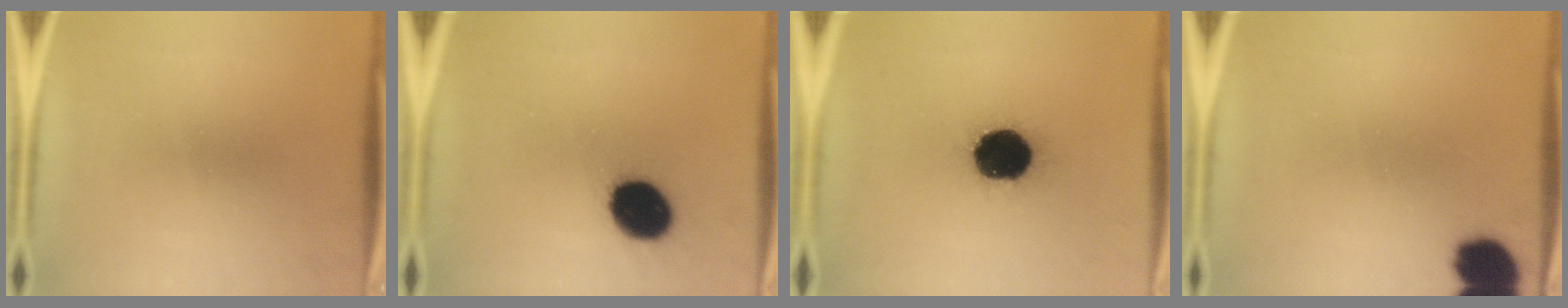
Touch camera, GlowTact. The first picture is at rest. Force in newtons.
{"total": 13.5}
{"total": 19.7}
{"total": 10.7}